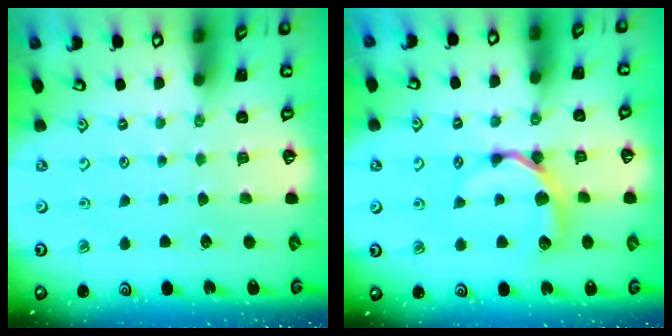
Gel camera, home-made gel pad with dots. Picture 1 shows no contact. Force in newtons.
{"total": 10.1, "press": 10.0, "slide": 1.2}